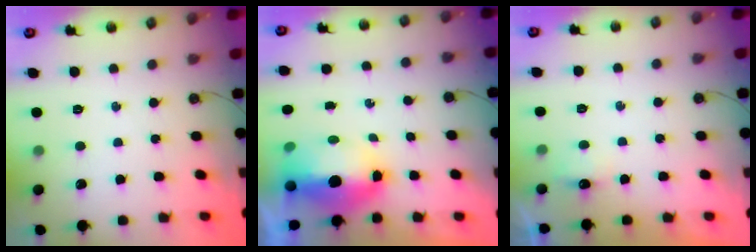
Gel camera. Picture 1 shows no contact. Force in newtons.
{"total": 8.7, "press": 8.5, "slide": 1.8}
{"total": 3.2, "press": 3.2, "slide": 0.5}